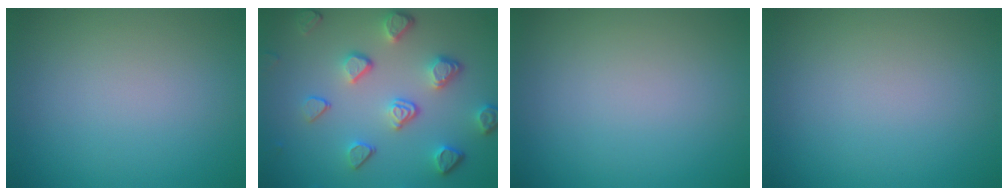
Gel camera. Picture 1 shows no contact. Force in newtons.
{"total": 5.1, "press": 3.9, "slide": 3.2}
{"total": 0.0}
{"total": 0.0}